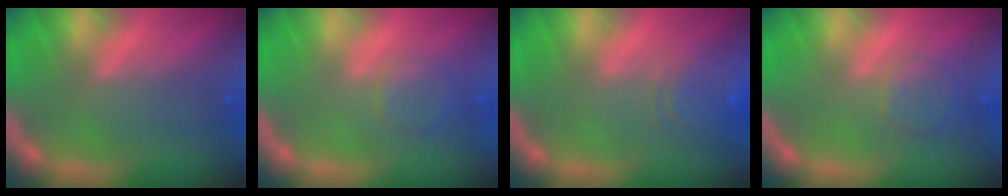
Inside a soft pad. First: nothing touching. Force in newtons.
{"total": 2.4}
{"total": 5.1}
{"total": 2.9}